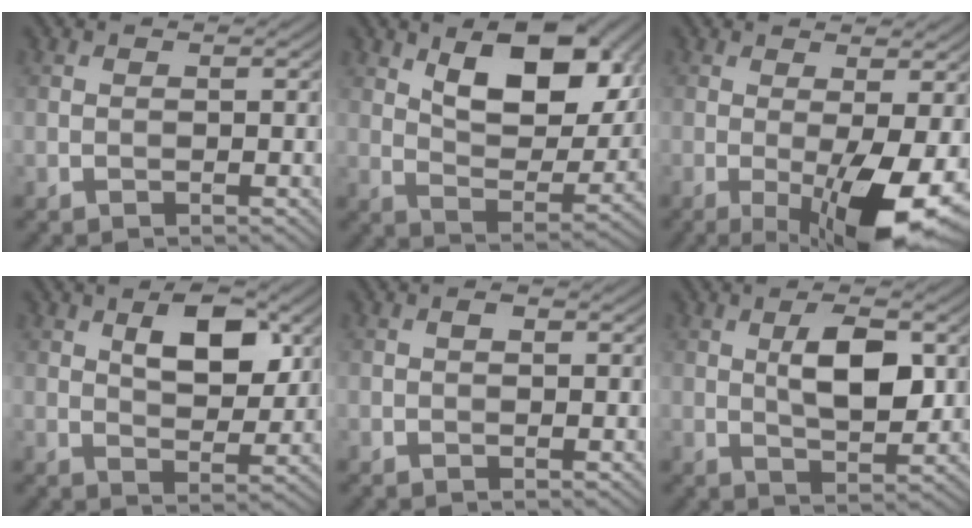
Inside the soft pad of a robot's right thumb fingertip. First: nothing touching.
{"total": 12.4, "force": [5.6, 6.4, 9.0], "torque": [-0.143, -0.009, 0.094]}
{"total": 9.6, "force": [-2.6, 2.1, 9.0], "torque": [-0.146, -0.005, -0.029]}
{"total": 7.0, "force": [2.7, 3.6, 5.4], "torque": [-0.089, -0.003, 0.045]}
{"total": 0.9, "force": [0.2, 0.5, 0.7], "torque": [-0.010, 0.001, 0.001]}
{"total": 6.4, "force": [1.3, 2.8, 5.6], "torque": [-0.098, 0.000, 0.025]}